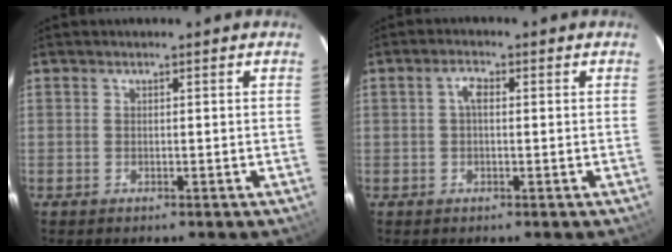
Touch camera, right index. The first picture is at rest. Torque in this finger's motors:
{"motor_torque": [0.33, -0.01, 0.24, 0.04]}